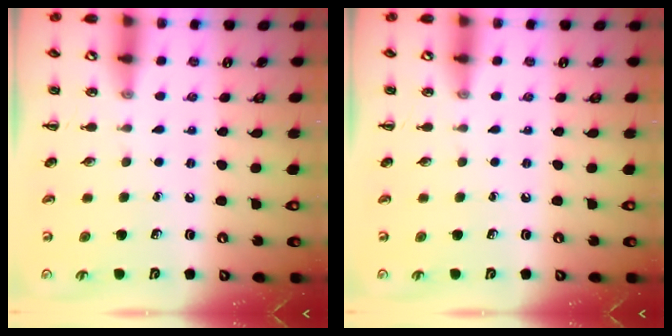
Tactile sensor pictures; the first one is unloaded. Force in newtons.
{"total": 0.0}